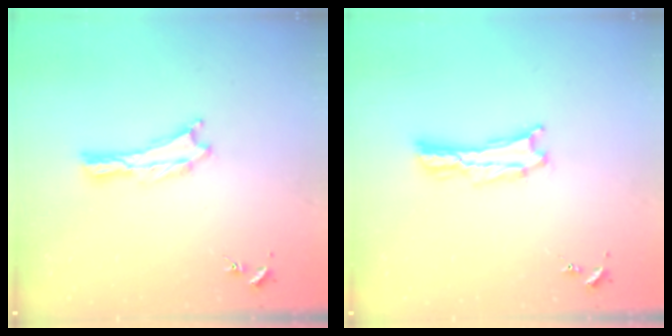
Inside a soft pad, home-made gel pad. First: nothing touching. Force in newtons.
{"total": 1.6, "press": 1.6, "slide": 0.2}